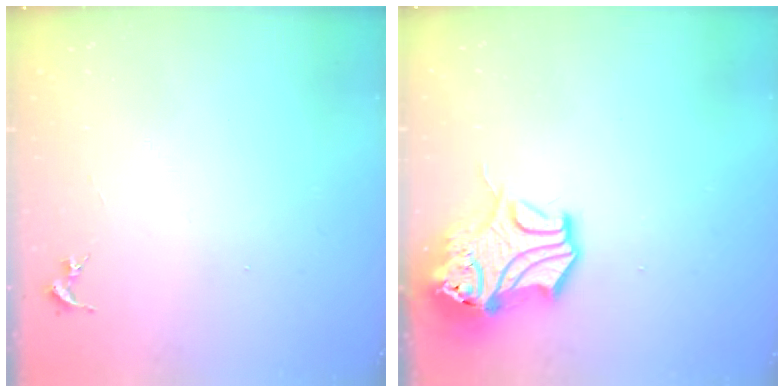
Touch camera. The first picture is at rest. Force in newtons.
{"total": 14.2, "press": 14.1, "slide": 1.9}